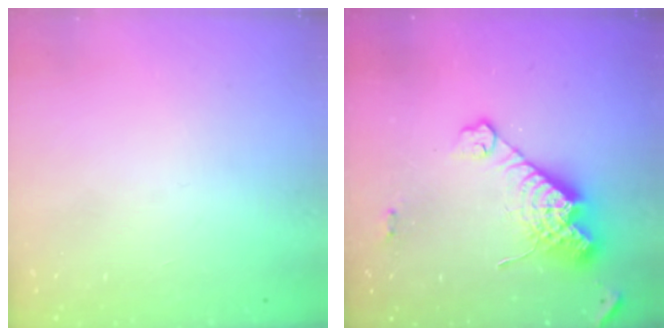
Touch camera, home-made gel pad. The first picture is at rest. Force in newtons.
{"total": 15.3, "press": 15.2, "slide": 1.2}